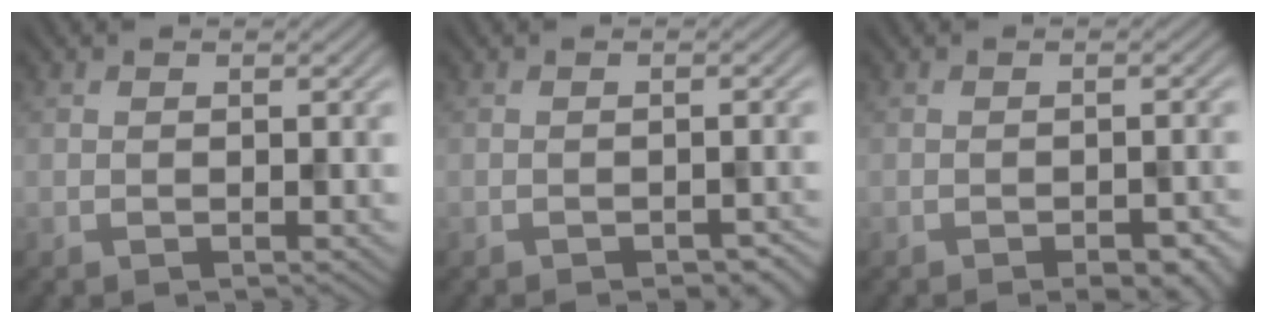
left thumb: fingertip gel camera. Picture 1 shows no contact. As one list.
[{"total": 1.8, "force": [-1.5, 0.5, 0.9], "torque": [-0.012, -0.002, -0.015]}, {"total": 3.7, "force": [-2.4, 1.3, 2.5], "torque": [-0.035, -0.003, -0.021]}]